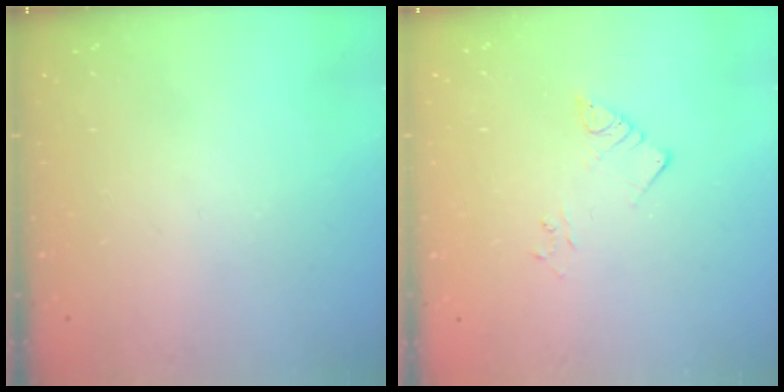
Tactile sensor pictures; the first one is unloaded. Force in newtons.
{"total": 2.2, "press": 2.2, "slide": 0.2}